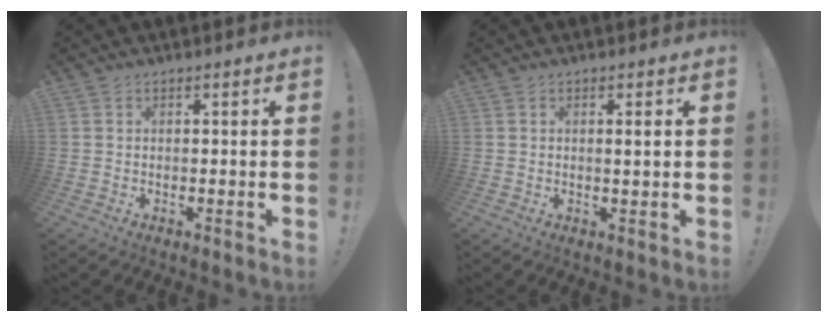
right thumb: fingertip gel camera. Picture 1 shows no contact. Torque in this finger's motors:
{"motor_torque": [0.19, -0.36, 0.04, 0.17, -0.10]}